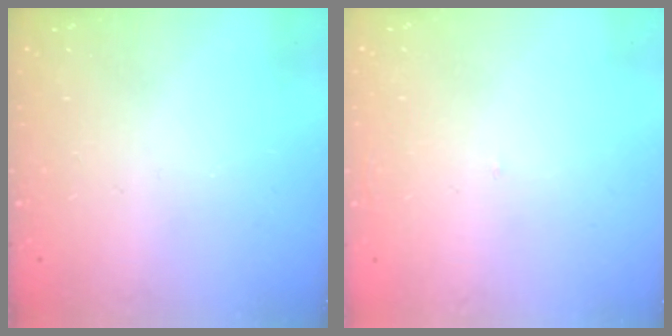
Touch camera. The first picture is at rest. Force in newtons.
{"total": 1.7, "press": 1.6, "slide": 0.1}